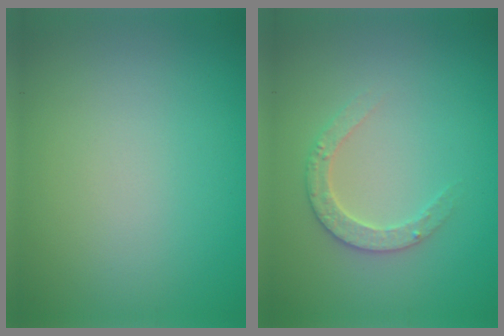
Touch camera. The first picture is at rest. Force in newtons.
{"total": 2.4, "press": 2.3, "slide": 0.5}